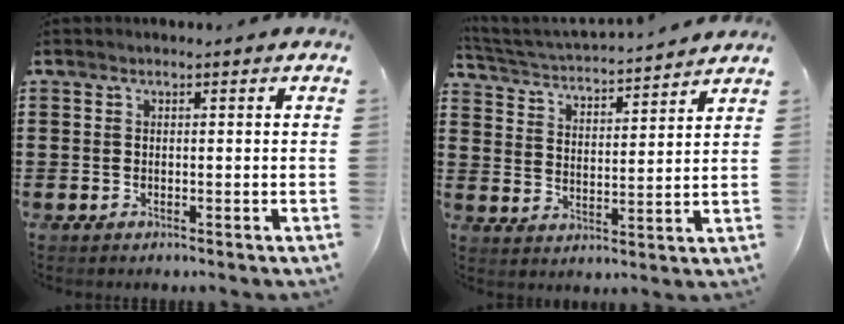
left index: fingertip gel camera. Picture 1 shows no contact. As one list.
[{"total": 3.7, "force": [3.6, -0.2, 0.5], "torque": [-0.032, -0.030, 0.055]}]